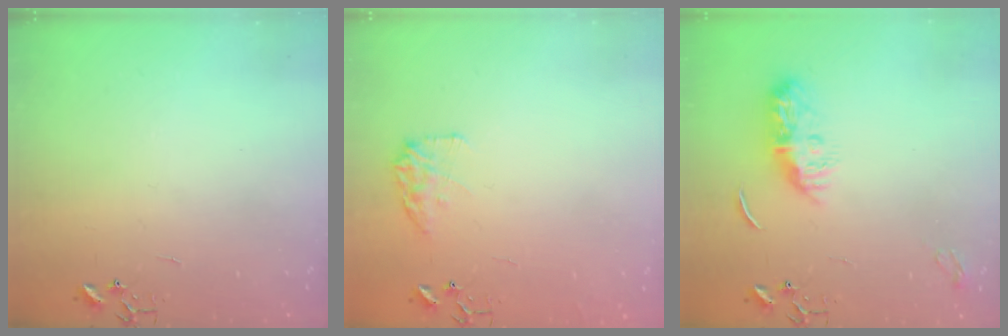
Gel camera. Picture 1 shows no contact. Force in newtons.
{"total": 10.1, "press": 10.1, "slide": 0.5}
{"total": 9.4, "press": 9.4, "slide": 0.4}